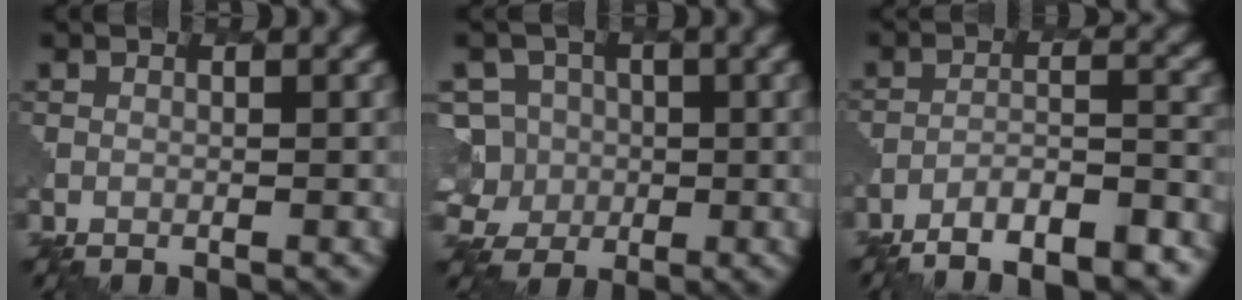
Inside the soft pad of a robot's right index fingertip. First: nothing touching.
{"total": 7.1, "force": [-0.9, 6.7, 2.1], "torque": [-0.047, 0.019, -0.049]}
{"total": 9.1, "force": [-7.6, 2.2, 4.5], "torque": [-0.066, -0.003, -0.108]}